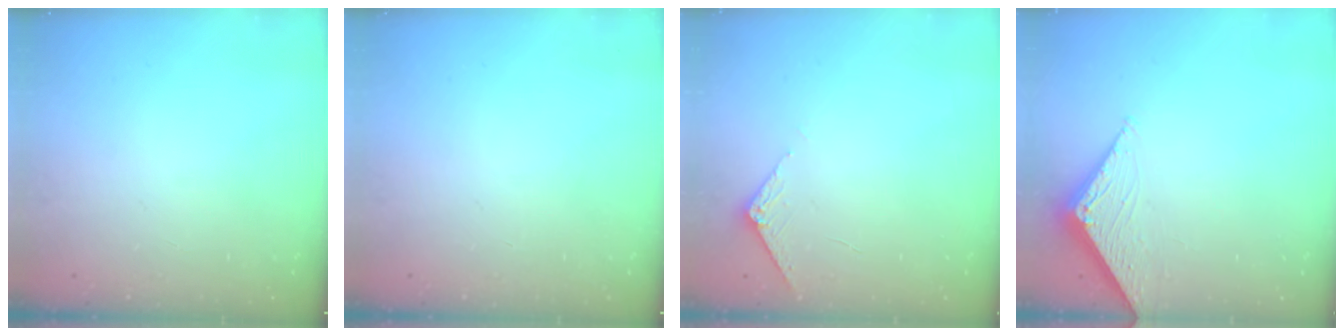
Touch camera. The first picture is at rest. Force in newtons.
{"total": 0.0}
{"total": 2.9, "press": 2.9, "slide": 0.3}
{"total": 3.1, "press": 3.1, "slide": 0.4}